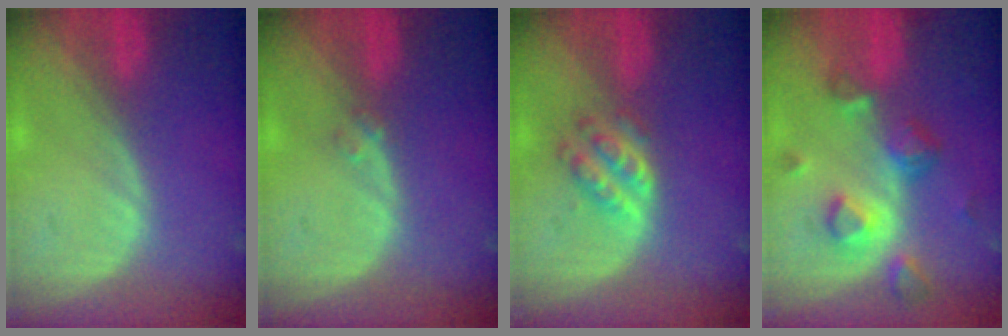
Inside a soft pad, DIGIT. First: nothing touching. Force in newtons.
{"total": 1.2, "press": 1.1, "slide": 0.6}
{"total": 4.2, "press": 4.2, "slide": 0.1}
{"total": 7.8, "press": 7.0, "slide": 3.5}